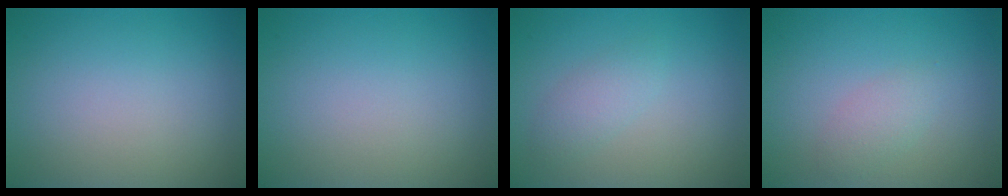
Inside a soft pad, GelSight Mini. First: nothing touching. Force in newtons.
{"total": 0.0}
{"total": 1.8, "press": 1.8, "slide": 0.1}
{"total": 1.6, "press": 1.6, "slide": 0.0}